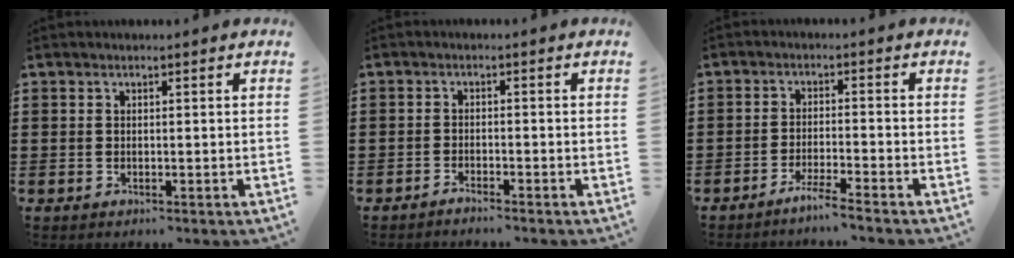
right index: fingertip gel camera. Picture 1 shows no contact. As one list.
[{"total": 1.4, "force": [-1.4, -0.2, 0.1], "torque": [-0.003, 0.002, -0.028]}, {"total": 3.4, "force": [-3.0, -0.7, 1.4], "torque": [-0.029, -0.006, -0.059]}]